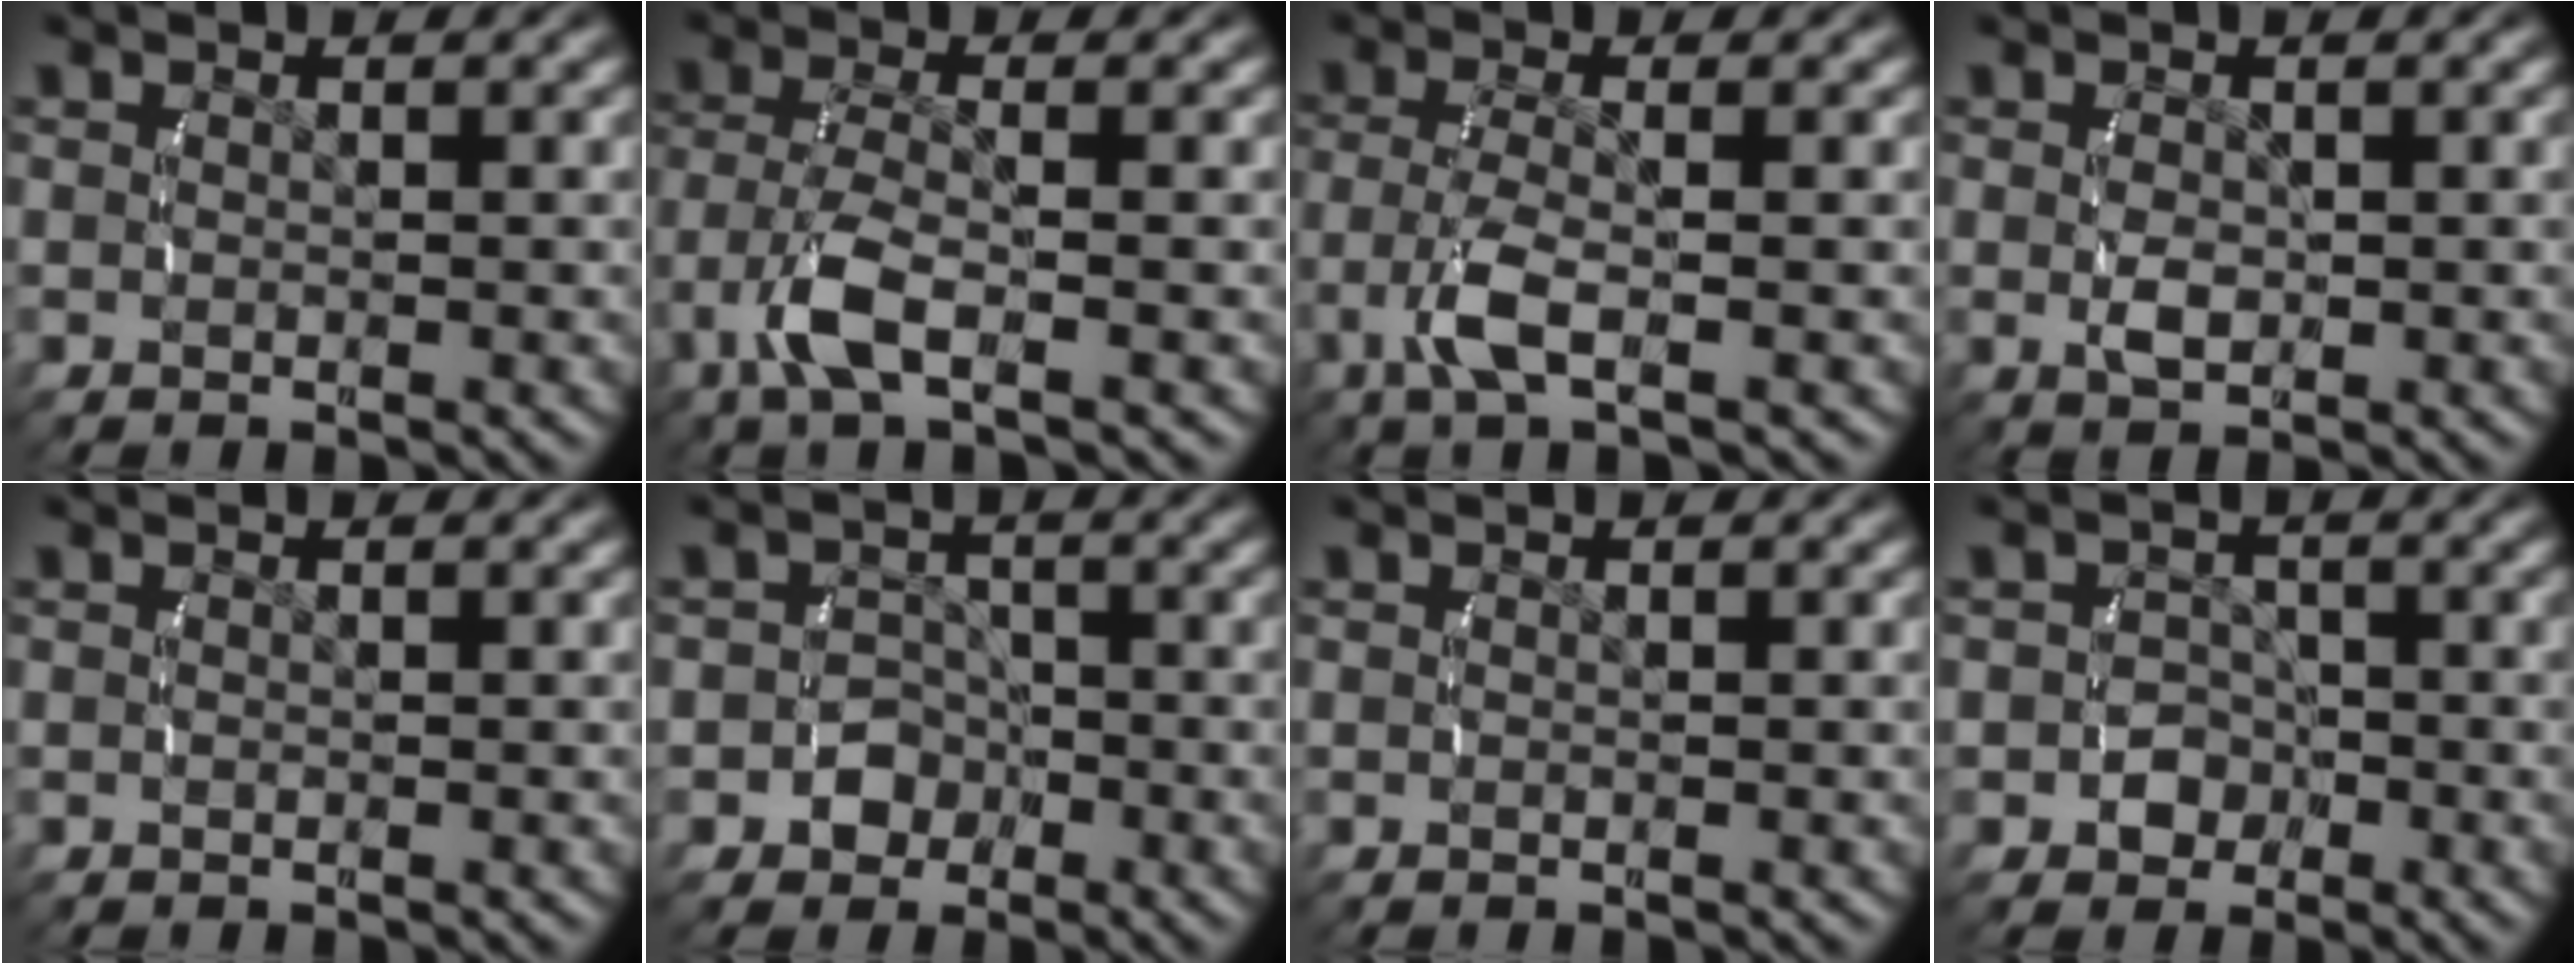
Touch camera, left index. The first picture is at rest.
{"total": 3.6, "force": [-1.1, 1.0, 3.3], "torque": [-0.090, -0.021, -0.008]}
{"total": 3.3, "force": [-0.9, 0.6, 3.1], "torque": [-0.085, -0.019, -0.006]}
{"total": 1.6, "force": [-0.2, 0.6, 1.4], "torque": [-0.034, -0.015, 0.009]}
{"total": 0.0}
{"total": 4.1, "force": [-2.0, 3.6, 0.7], "torque": [-0.021, -0.018, -0.029]}
{"total": 0.0}
{"total": 3.5, "force": [-1.6, 3.0, 0.6], "torque": [-0.013, -0.015, -0.022]}